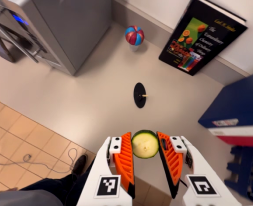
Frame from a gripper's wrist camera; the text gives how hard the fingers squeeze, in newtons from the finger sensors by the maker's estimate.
{"total": 8.5, "left": 8.5, "right": 8.5}